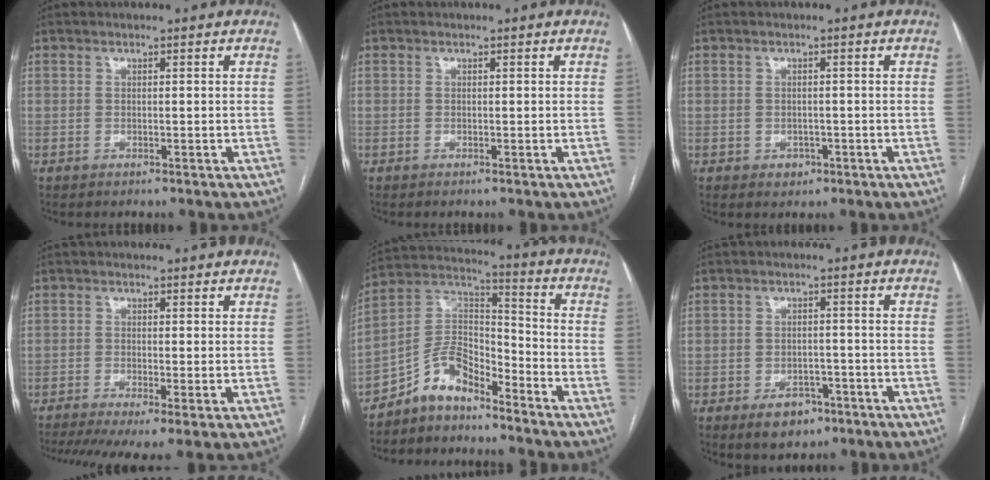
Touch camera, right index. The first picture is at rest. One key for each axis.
{"total": 0.0}
{"total": 1.9, "fx": -0.8, "fy": 1.6, "fz": 0.6, "tx": -0.005, "ty": 0.005, "tz": -0.005}
{"total": 8.0, "fx": -4.7, "fy": 1.9, "fz": 6.2, "tx": -0.108, "ty": -0.013, "tz": -0.079}
{"total": 8.9, "fx": -7.1, "fy": 3.8, "fz": 3.8, "tx": -0.074, "ty": 0.038, "tz": -0.139}
{"total": 5.2, "fx": -3.1, "fy": 3.3, "fz": 2.6, "tx": -0.036, "ty": 0.004, "tz": -0.037}